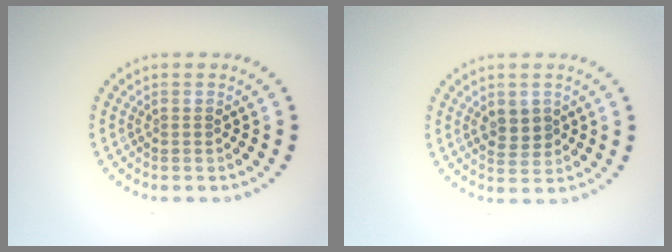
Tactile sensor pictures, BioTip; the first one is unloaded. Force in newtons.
{"total": 2.4, "press": 2.4, "slide": 0.6}